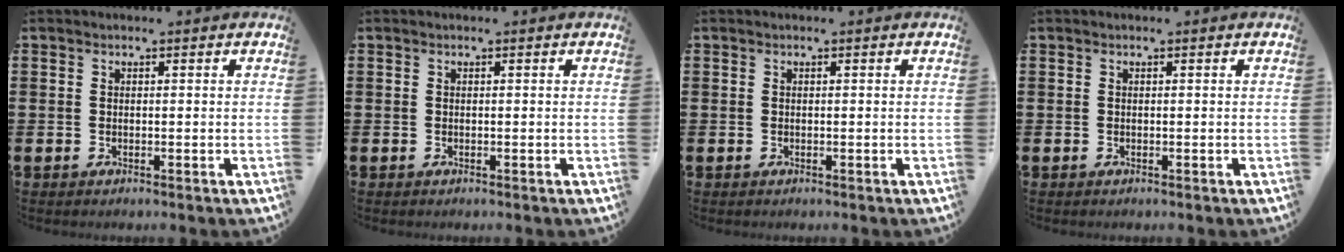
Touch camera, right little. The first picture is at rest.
{"total": 0.0}
{"total": 0.0}
{"total": 0.0}